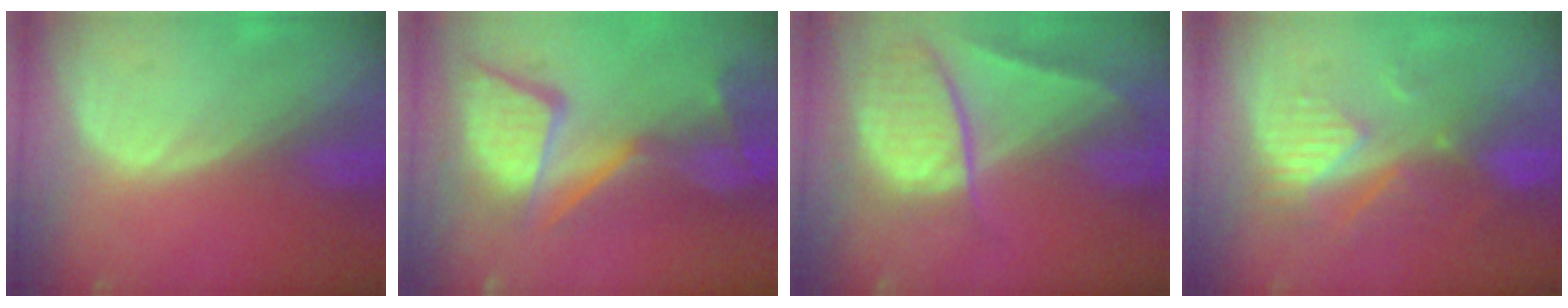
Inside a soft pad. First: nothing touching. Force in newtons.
{"total": 13.7, "press": 11.3, "slide": 7.8}
{"total": 10.0, "press": 8.4, "slide": 5.5}
{"total": 8.9, "press": 7.7, "slide": 4.3}